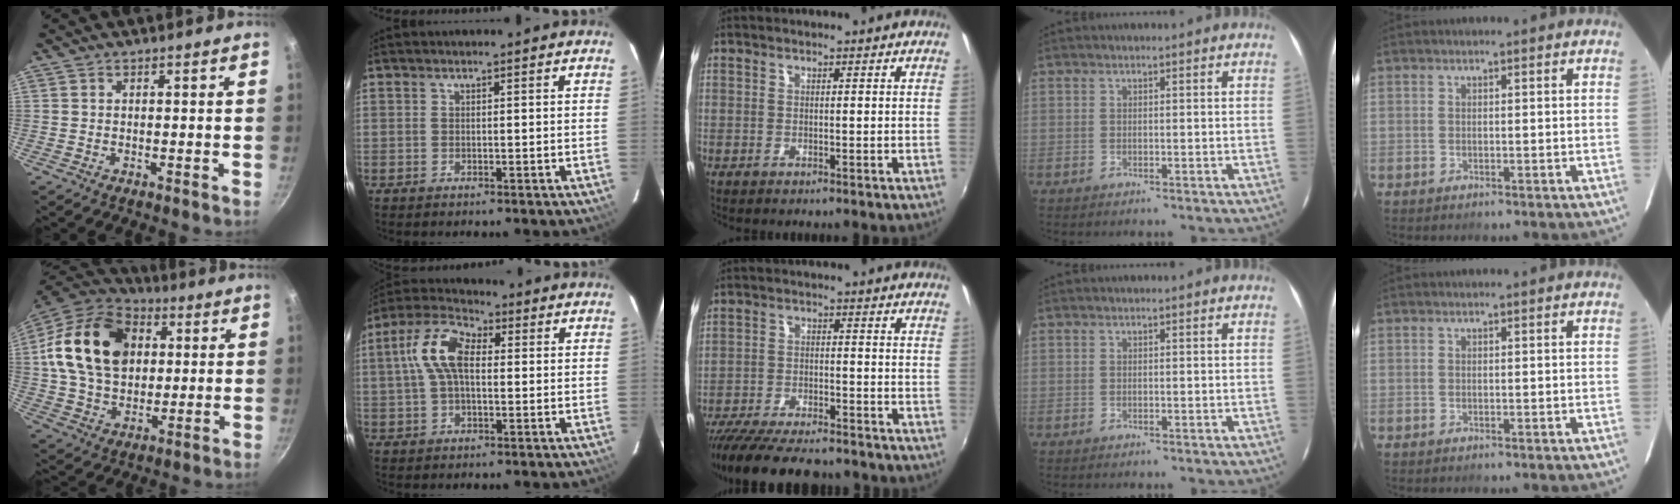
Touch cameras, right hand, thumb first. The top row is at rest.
{"thumb": {"total": 21.9, "force": [4.6, 15.8, 14.5], "torque": [-0.234, 0.013, 0.073]}, "index": {"total": 10.0, "force": [1.2, 5.4, 8.4], "torque": [-0.175, 0.027, 0.019]}, "middle": {"total": 16.4, "force": [-14.1, 3.7, 7.5], "torque": [-0.155, -0.032, -0.220]}}